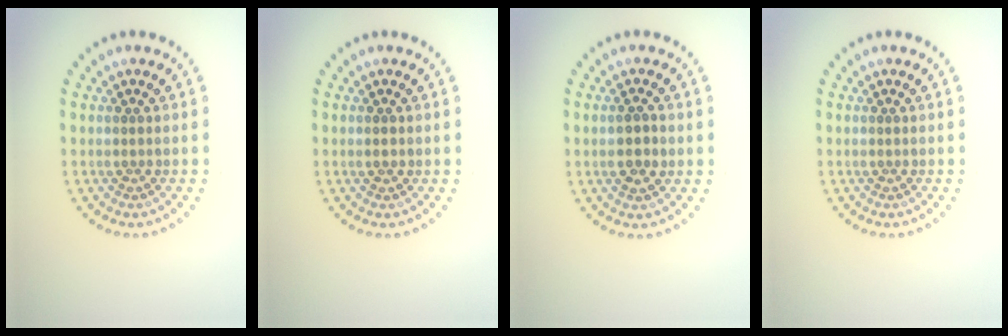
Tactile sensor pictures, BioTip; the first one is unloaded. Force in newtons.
{"total": 1.0, "press": 1.0, "slide": 0.1}
{"total": 2.2, "press": 2.2, "slide": 0.2}
{"total": 0.0}